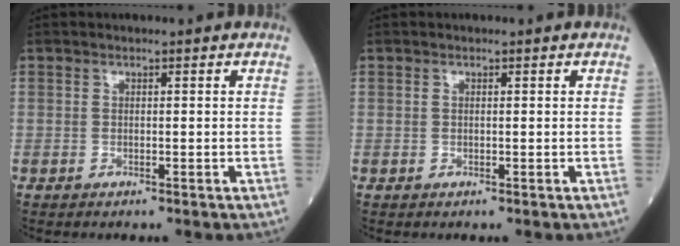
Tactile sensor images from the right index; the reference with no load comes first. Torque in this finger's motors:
{"motor_torque": [0.10, -0.05, -0.03, -0.01]}